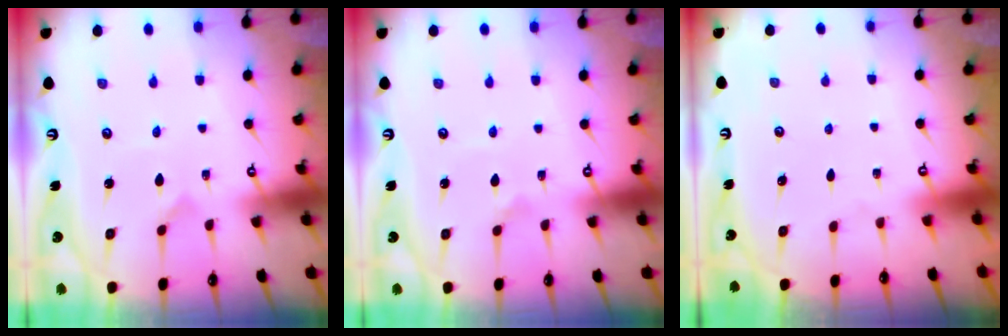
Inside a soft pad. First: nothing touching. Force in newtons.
{"total": 2.4, "press": 2.4, "slide": 0.5}
{"total": 0.0}